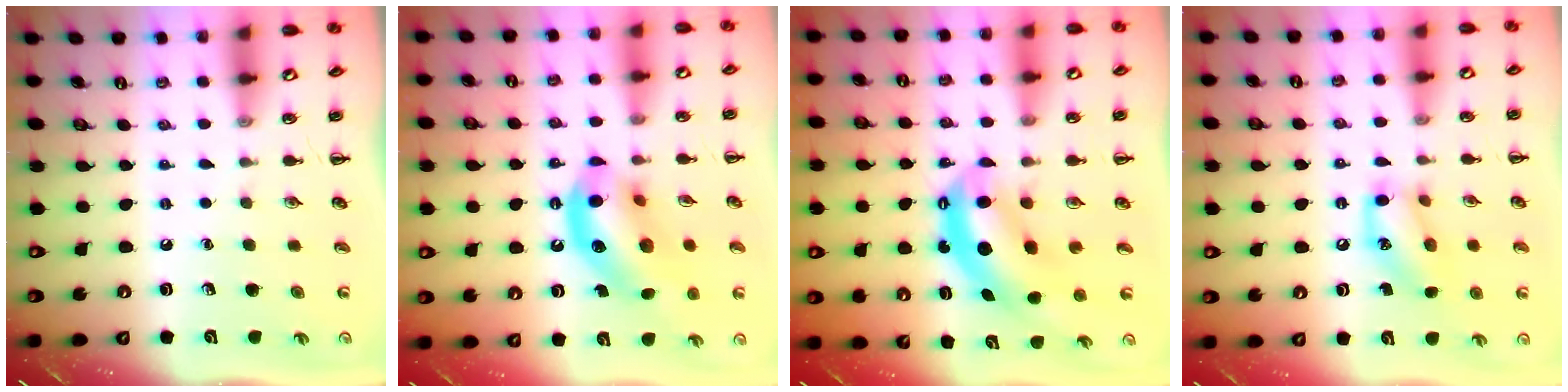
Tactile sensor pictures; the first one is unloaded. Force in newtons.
{"total": 15.3, "press": 15.0, "slide": 3.3}
{"total": 7.0, "press": 6.8, "slide": 1.7}
{"total": 12.8, "press": 12.5, "slide": 2.5}